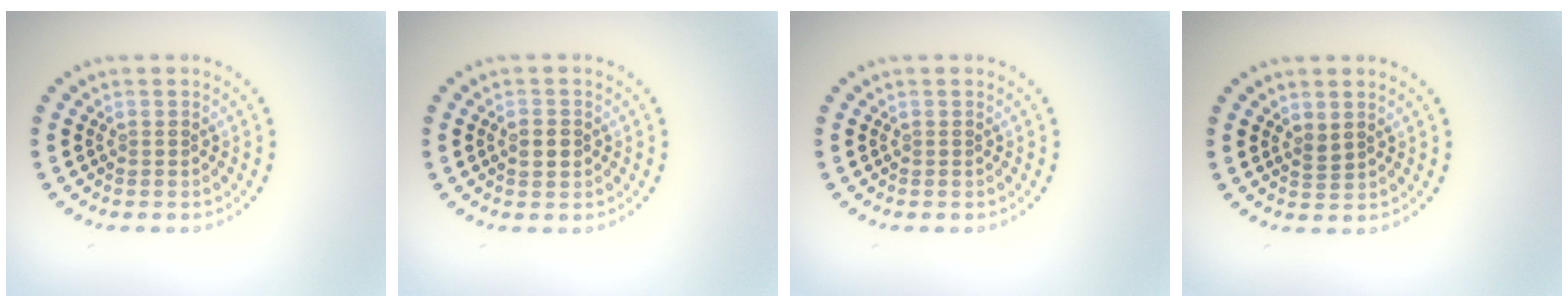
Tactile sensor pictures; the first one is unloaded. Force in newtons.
{"total": 1.5, "press": 1.5, "slide": 0.1}
{"total": 0.0}
{"total": 0.9, "press": 0.7, "slide": 0.5}